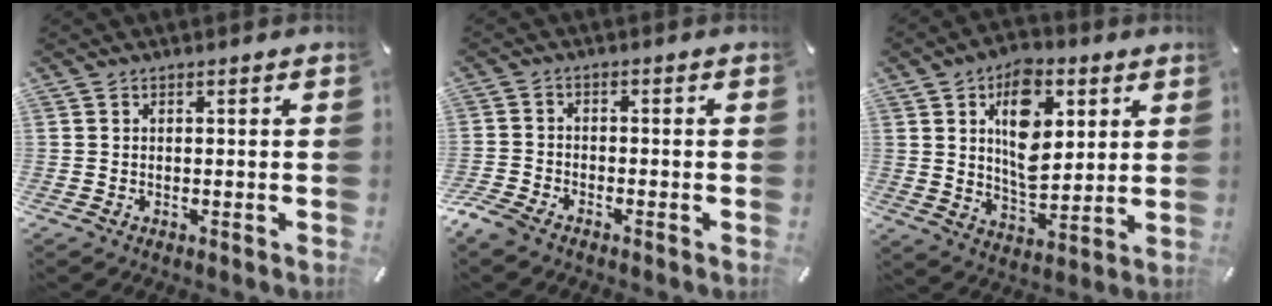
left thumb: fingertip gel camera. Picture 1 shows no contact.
{"total": 3.8, "force": [-3.2, 1.5, 1.3], "torque": [-0.048, 0.007, -0.068]}
{"total": 14.1, "force": [4.8, 9.1, 9.6], "torque": [-0.149, -0.011, 0.081]}